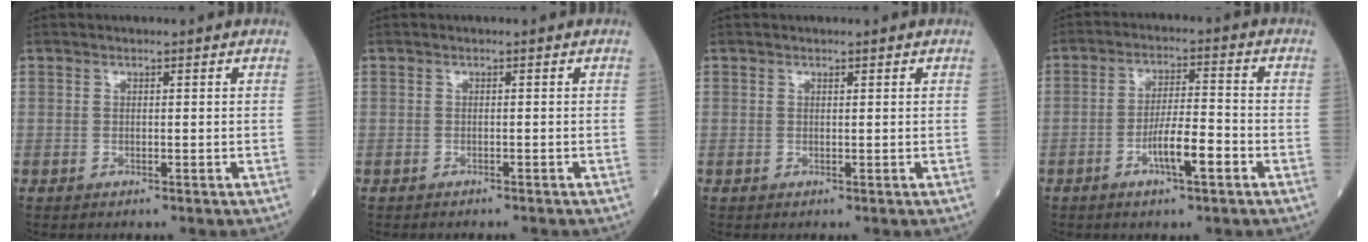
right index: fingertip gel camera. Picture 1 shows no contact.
{"total": 1.6, "force": [-1.5, 0.2, 0.5], "torque": [-0.011, -0.002, -0.018]}
{"total": 0.0}
{"total": 6.6, "force": [-3.0, 1.0, 5.9], "torque": [-0.106, 0.004, -0.052]}